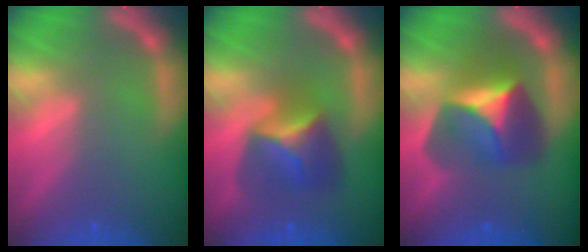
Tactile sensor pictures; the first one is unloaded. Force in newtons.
{"total": 5.4}
{"total": 6.9}